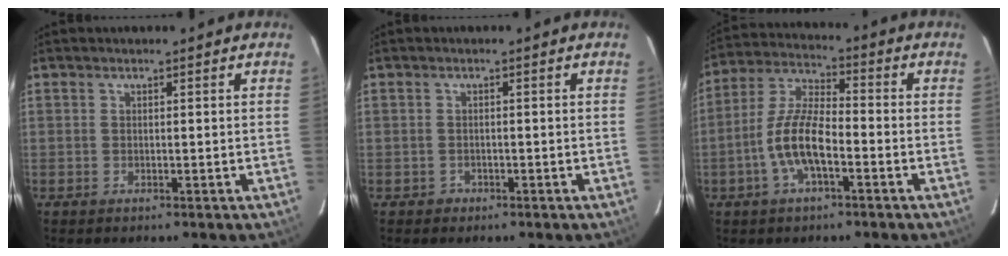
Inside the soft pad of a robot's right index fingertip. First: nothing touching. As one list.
[{"total": 1.4, "force": [-0.8, 1.2, 0.0], "torque": [-0.001, 0.005, -0.009]}, {"total": 10.2, "force": [-3.6, 3.5, 8.8], "torque": [-0.190, 0.008, -0.071]}]